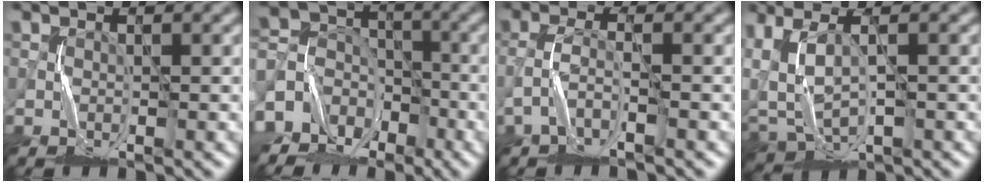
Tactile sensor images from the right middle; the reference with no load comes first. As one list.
[{"total": 8.8, "force": [-5.3, 6.9, 1.2], "torque": [-0.037, -0.006, -0.103]}, {"total": 1.8, "force": [-1.8, -0.1, 0.5], "torque": [-0.015, 0.012, -0.044]}, {"total": 5.1, "force": [1.5, 3.0, 3.8], "torque": [-0.094, 0.007, 0.039]}]